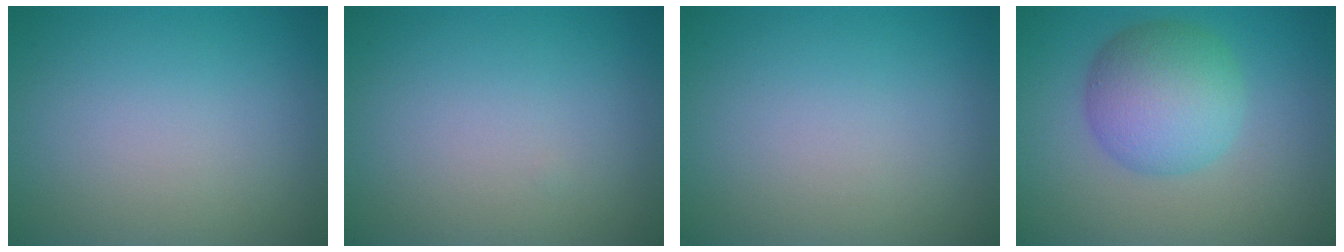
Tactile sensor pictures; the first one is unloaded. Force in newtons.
{"total": 0.0}
{"total": 0.0}
{"total": 6.2, "press": 6.2, "slide": 0.0}